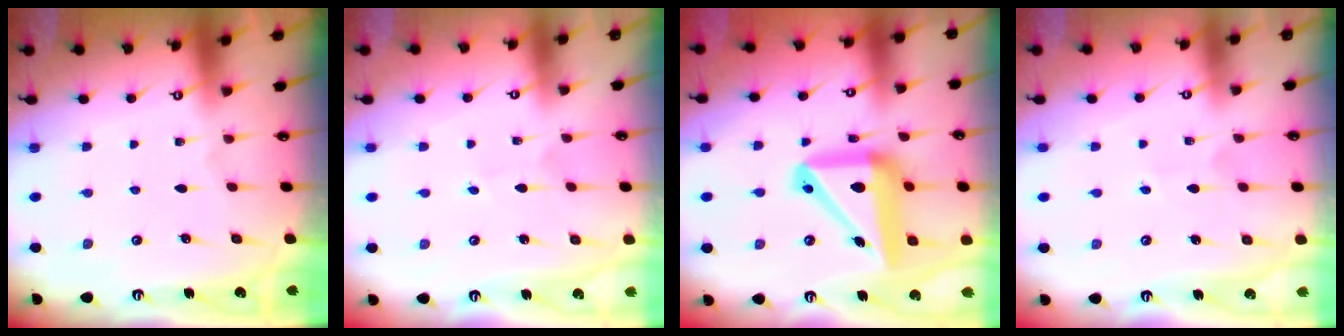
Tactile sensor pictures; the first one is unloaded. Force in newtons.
{"total": 2.5, "press": 2.5, "slide": 0.1}
{"total": 18.7, "press": 18.5, "slide": 2.6}
{"total": 3.5, "press": 3.5, "slide": 0.4}